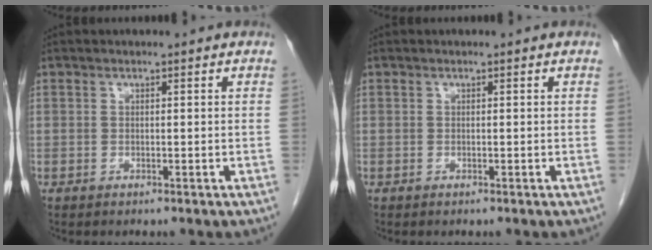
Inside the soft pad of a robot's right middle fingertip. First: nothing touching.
{"total": 0.0}